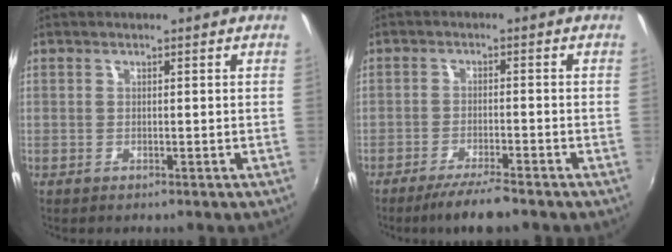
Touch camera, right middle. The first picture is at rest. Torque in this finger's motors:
{"motor_torque": [0.05, -0.05, 0.05, 0.05]}